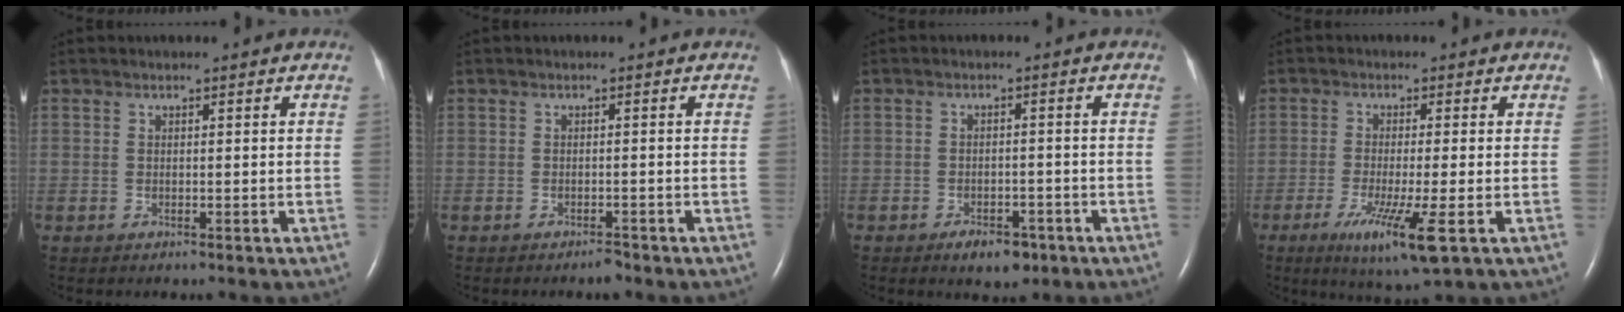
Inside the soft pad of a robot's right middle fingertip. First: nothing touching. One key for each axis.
{"total": 1.2, "fx": -1.1, "fy": 0.3, "fz": 0.5, "tx": -0.011, "ty": -0.001, "tz": -0.013}
{"total": 4.2, "fx": -2.7, "fy": 2.1, "fz": 2.4, "tx": -0.037, "ty": 0.001, "tz": -0.033}
{"total": 8.1, "fx": -3.5, "fy": 0.1, "fz": 7.3, "tx": -0.136, "ty": -0.027, "tz": -0.056}